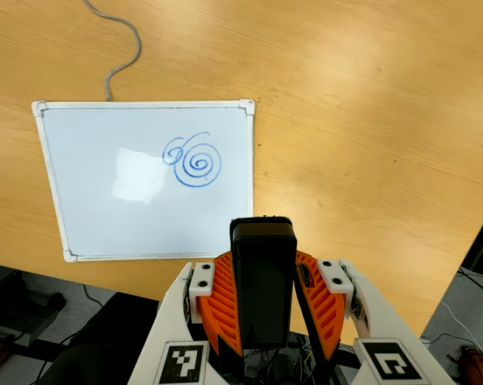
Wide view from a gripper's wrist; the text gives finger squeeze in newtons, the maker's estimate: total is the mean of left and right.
{"total": 7.6, "left": 6.3, "right": 9.0}